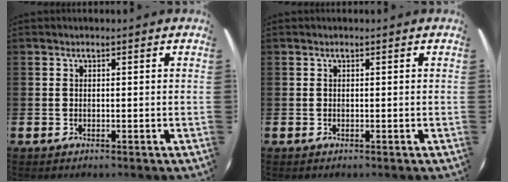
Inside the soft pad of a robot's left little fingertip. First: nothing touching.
{"total": 0.0}